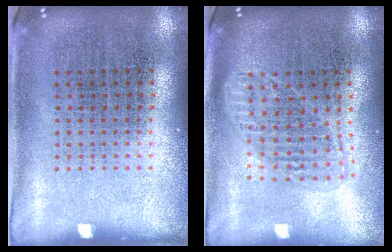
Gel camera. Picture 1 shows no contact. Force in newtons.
{"total": 1.6, "press": 1.4, "slide": 0.8}